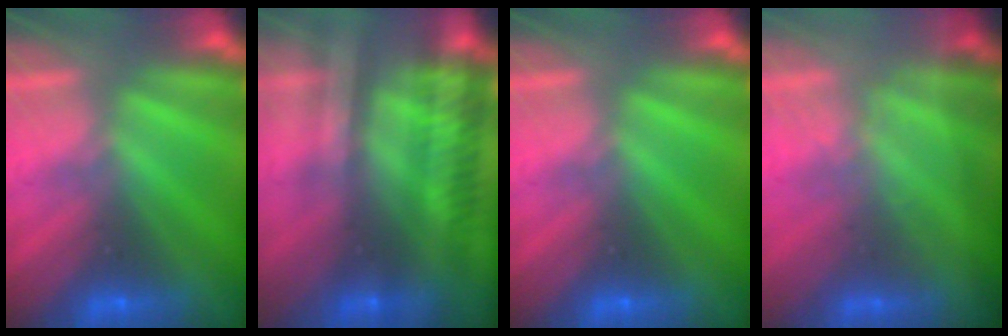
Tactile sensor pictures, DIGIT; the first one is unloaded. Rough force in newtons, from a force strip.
{"total": 2.3}
{"total": 0.0}
{"total": 1.3}